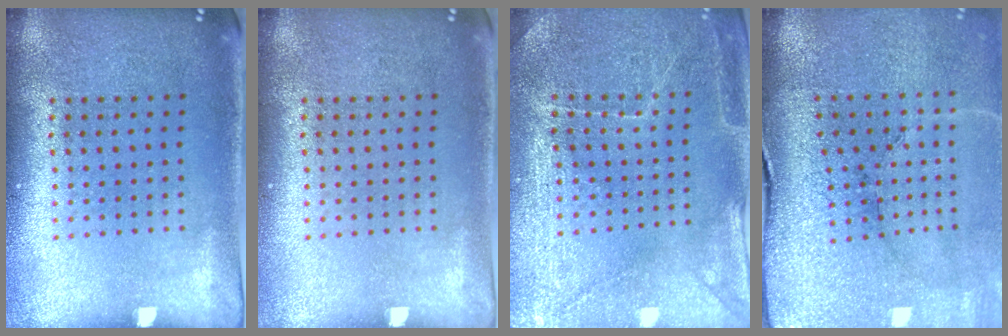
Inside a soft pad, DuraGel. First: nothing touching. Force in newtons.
{"total": 0.0}
{"total": 3.0, "press": 3.0, "slide": 0.2}
{"total": 3.7, "press": 3.6, "slide": 0.7}